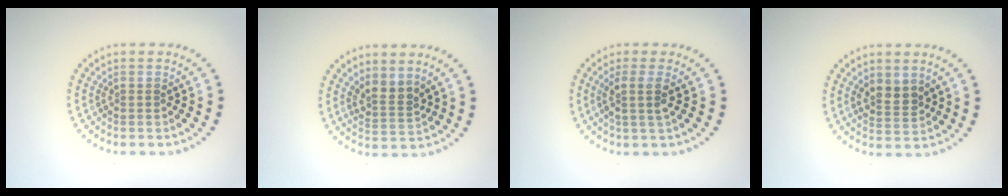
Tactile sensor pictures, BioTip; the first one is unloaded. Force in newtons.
{"total": 2.4, "press": 1.7, "slide": 1.7}
{"total": 2.0, "press": 1.6, "slide": 1.2}
{"total": 2.4, "press": 2.3, "slide": 0.9}